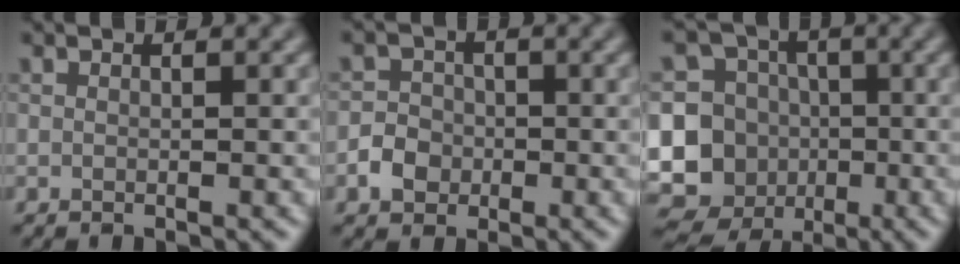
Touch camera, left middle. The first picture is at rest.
{"total": 2.5, "force": [-0.9, 2.2, 0.9], "torque": [-0.008, 0.002, -0.021]}
{"total": 16.2, "force": [-4.5, 15.2, 3.5], "torque": [-0.103, -0.015, -0.088]}